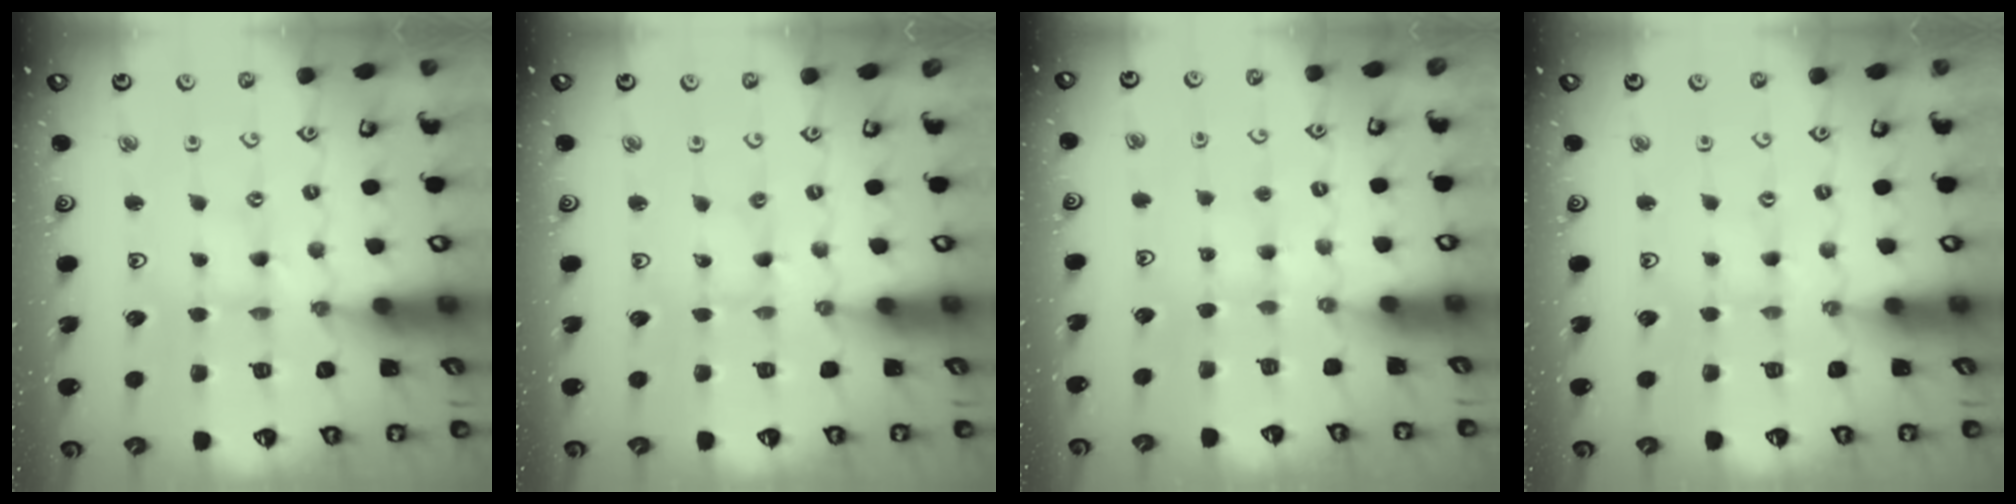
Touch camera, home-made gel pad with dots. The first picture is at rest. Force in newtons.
{"total": 0.0}
{"total": 2.9, "press": 2.9, "slide": 0.4}
{"total": 0.0}